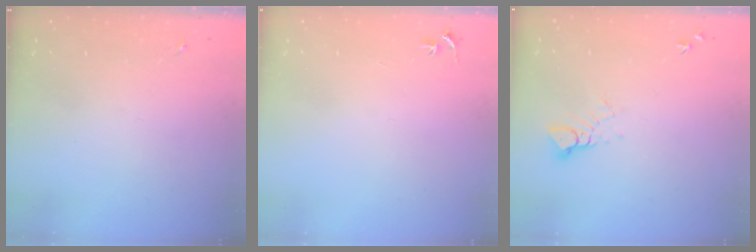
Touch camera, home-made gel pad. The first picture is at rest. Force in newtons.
{"total": 3.1, "press": 3.1, "slide": 0.3}
{"total": 4.1, "press": 4.1, "slide": 0.2}